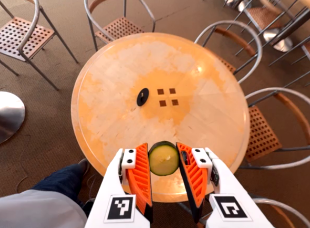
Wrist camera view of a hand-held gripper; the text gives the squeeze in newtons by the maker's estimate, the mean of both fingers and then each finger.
{"total": 8.1, "left": 8.0, "right": 8.2}